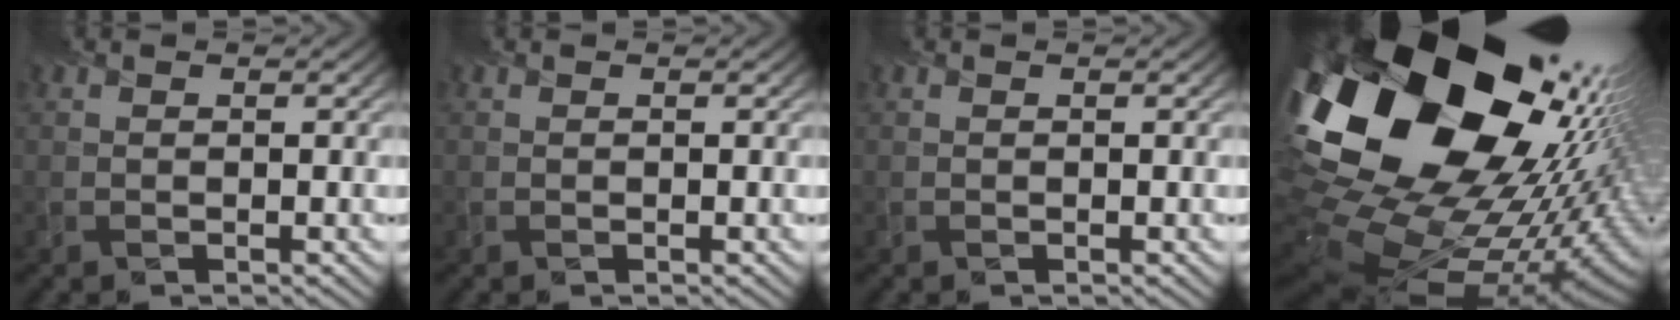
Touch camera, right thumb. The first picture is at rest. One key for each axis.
{"total": 0.0}
{"total": 0.0}
{"total": 23.1, "fx": 4.7, "fy": 16.5, "fz": 15.5, "tx": -0.324, "ty": -0.040, "tz": 0.087}